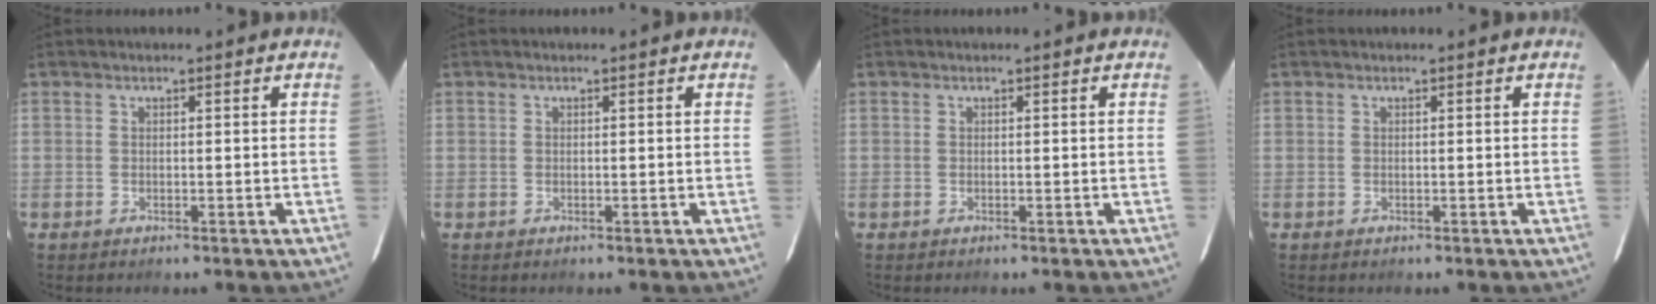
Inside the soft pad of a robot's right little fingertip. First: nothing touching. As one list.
[{"total": 0.0}, {"total": 0.0}, {"total": 0.0}]